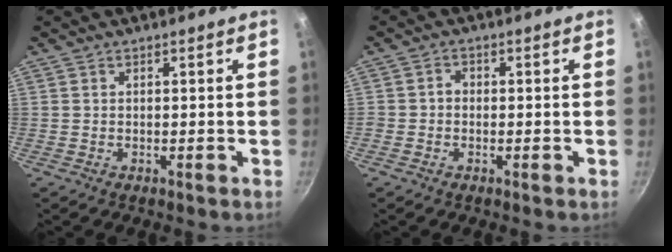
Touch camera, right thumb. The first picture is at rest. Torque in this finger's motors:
{"motor_torque": [0.31, 0.55, 0.49, 0.00, 0.00]}